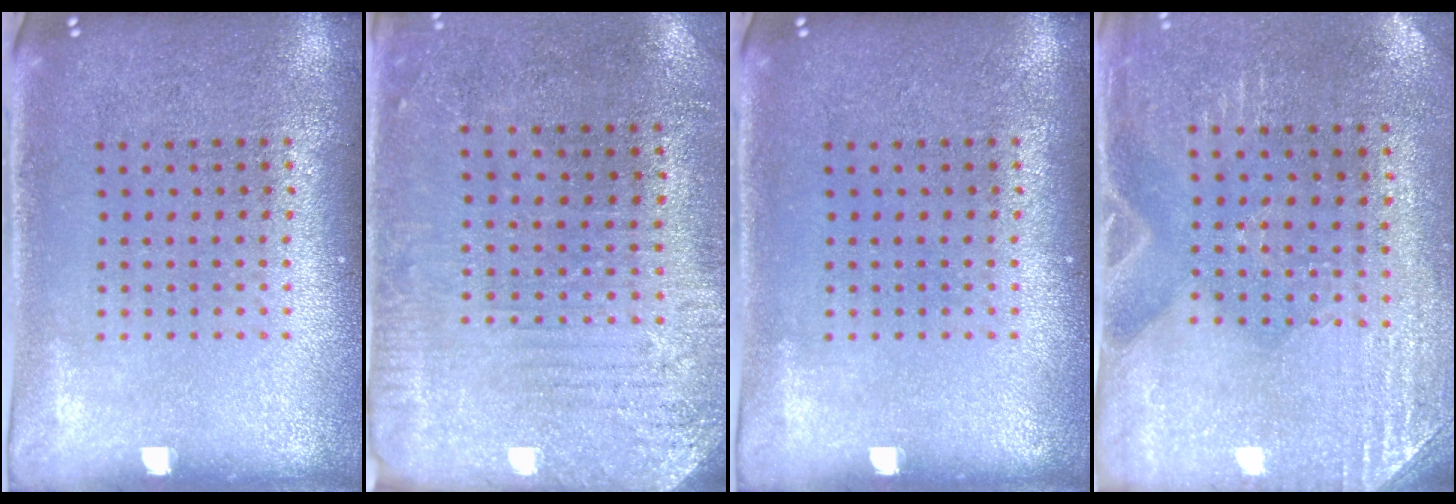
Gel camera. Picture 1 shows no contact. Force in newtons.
{"total": 2.8, "press": 2.4, "slide": 1.4}
{"total": 0.0}
{"total": 2.9, "press": 2.6, "slide": 1.1}